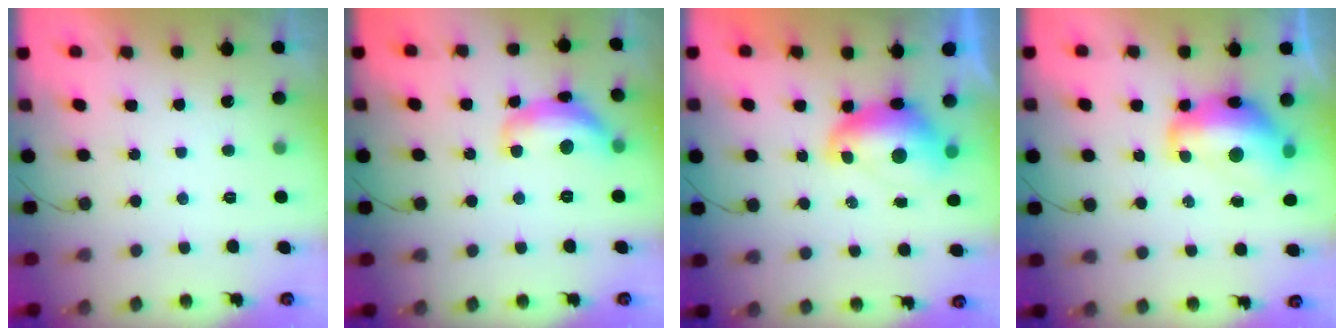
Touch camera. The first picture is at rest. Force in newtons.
{"total": 13.5, "press": 13.5, "slide": 0.8}
{"total": 9.6, "press": 9.5, "slide": 1.1}
{"total": 14.7, "press": 14.6, "slide": 1.4}